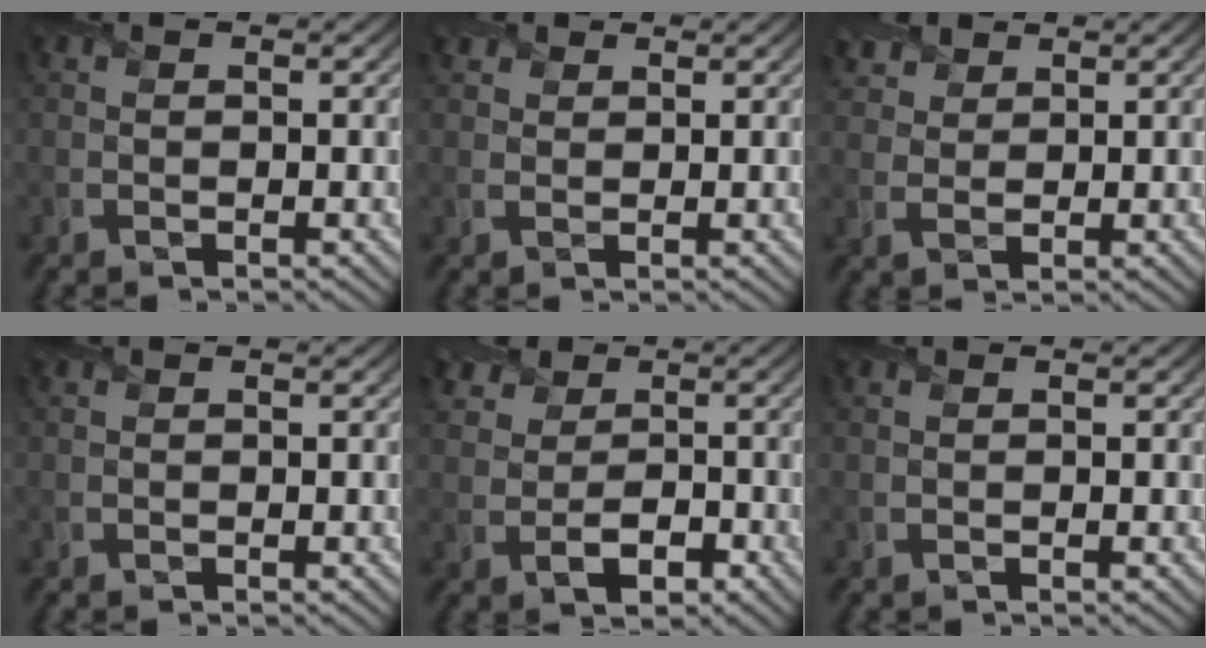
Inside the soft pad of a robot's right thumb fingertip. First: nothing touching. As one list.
[{"total": 1.8, "force": [1.3, 1.1, 0.5], "torque": [-0.014, 0.006, 0.030]}, {"total": 3.8, "force": [2.6, 2.4, 1.4], "torque": [-0.039, 0.007, 0.053]}, {"total": 0.0}, {"total": 5.8, "force": [0.6, 5.0, 3.0], "torque": [-0.068, -0.003, -0.002]}, {"total": 0.0}]